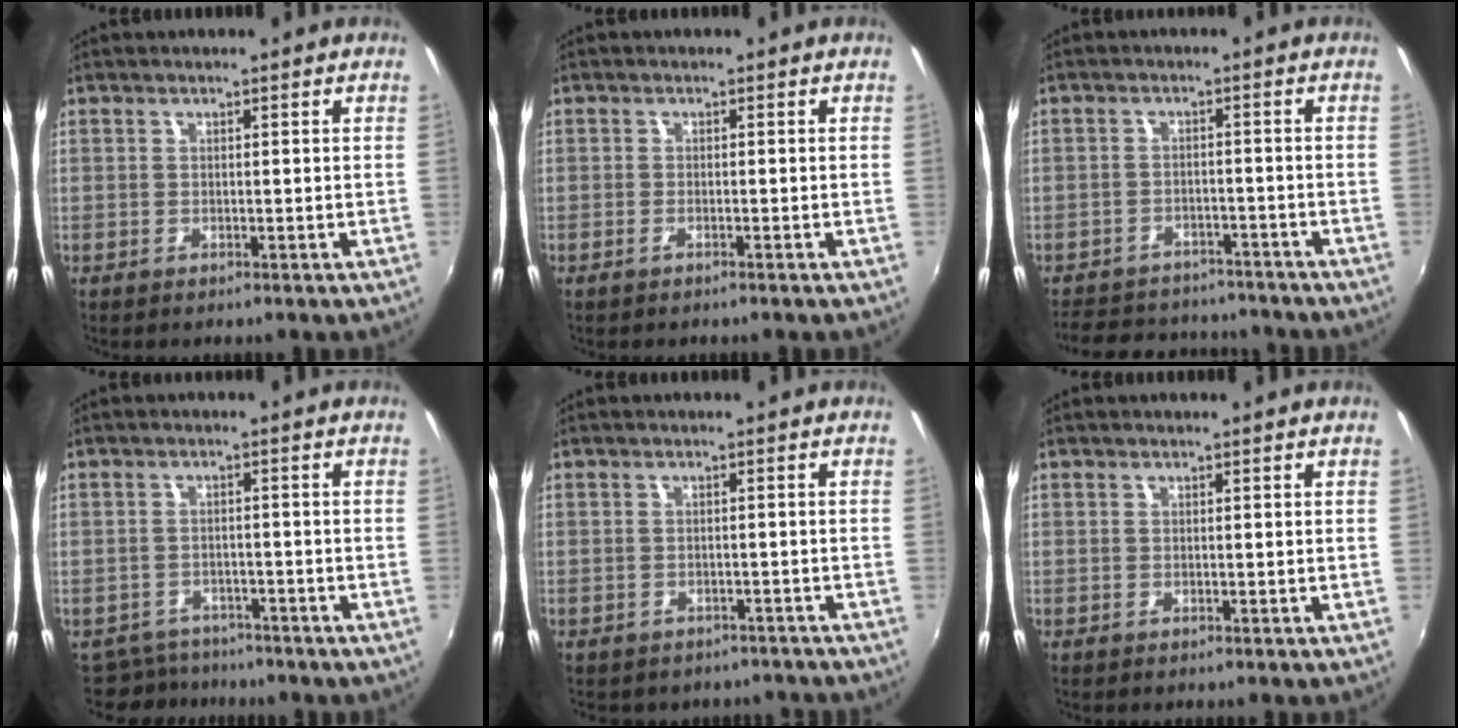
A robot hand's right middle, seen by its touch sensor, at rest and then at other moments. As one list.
[{"total": 0.9, "force": [-0.7, -0.1, 0.6], "torque": [-0.014, -0.001, -0.014]}, {"total": 13.8, "force": [-11.9, 5.7, 4.1], "torque": [-0.105, 0.028, -0.160]}, {"total": 7.2, "force": [-6.2, 3.3, 1.1], "torque": [-0.036, -0.005, -0.092]}, {"total": 6.4, "force": [-5.4, 3.0, 1.7], "torque": [-0.036, -0.012, -0.060]}, {"total": 0.0}]